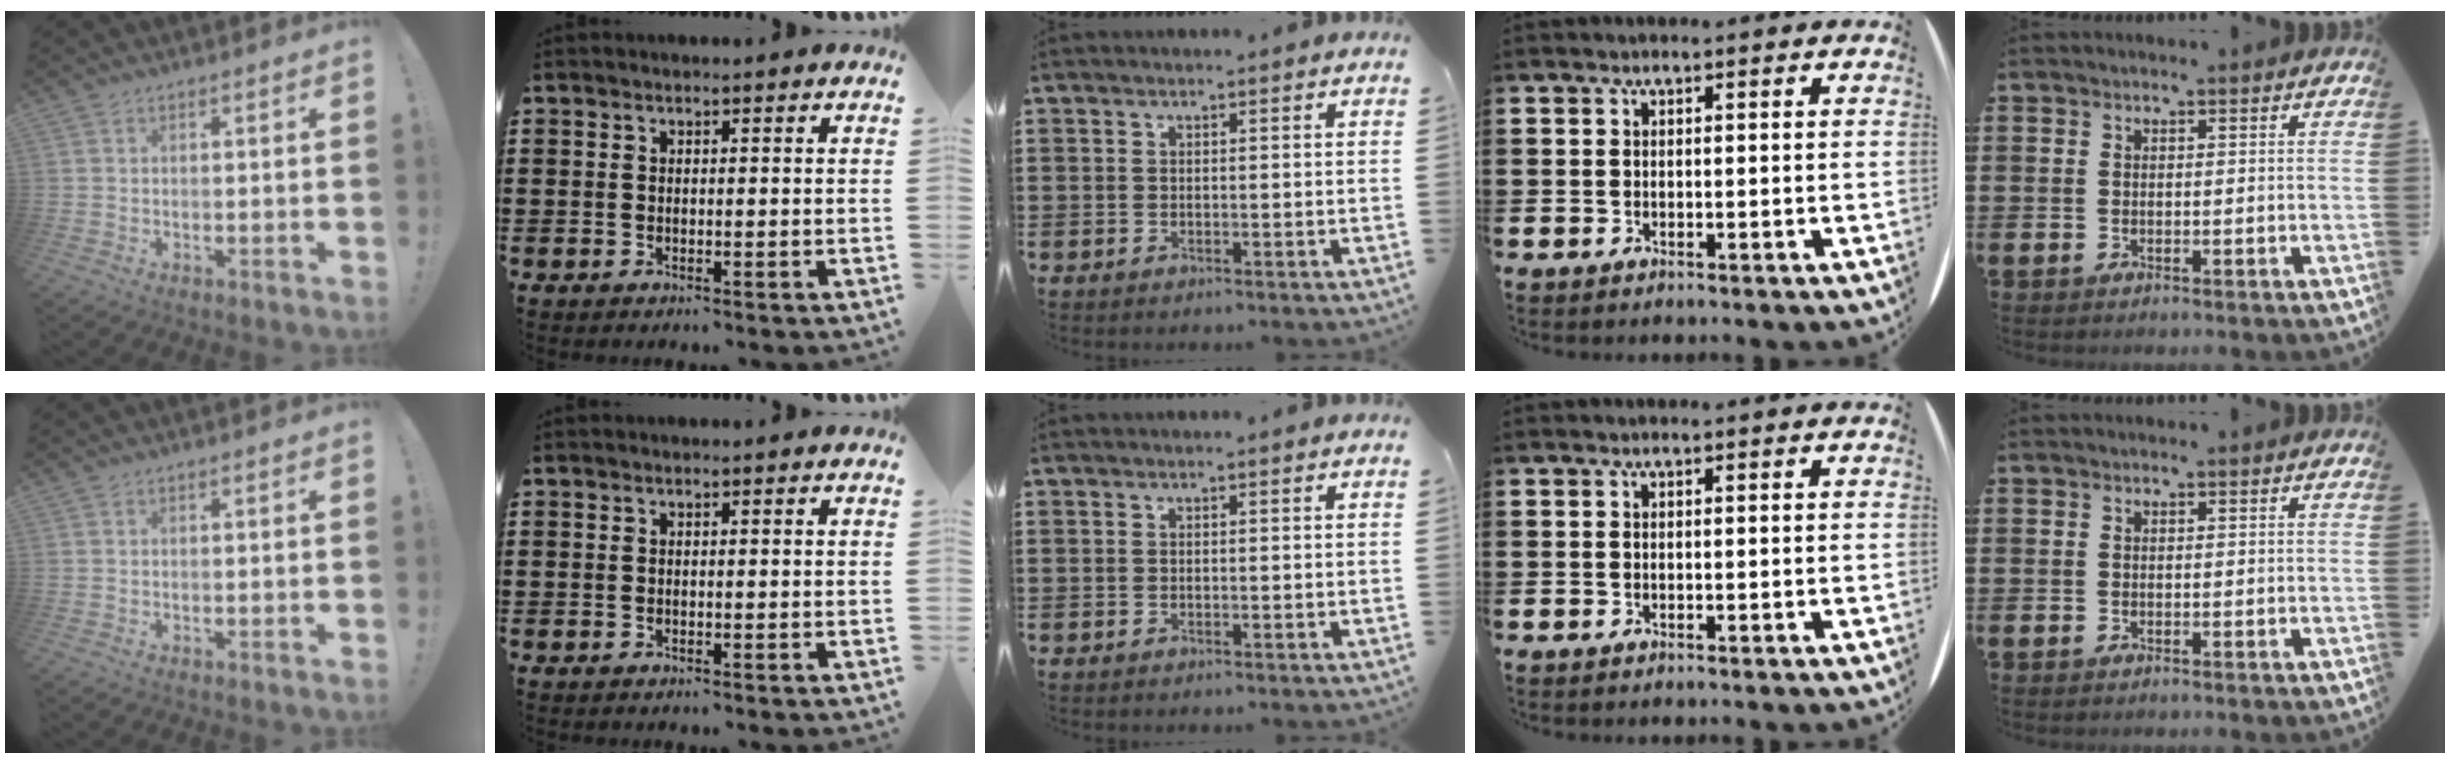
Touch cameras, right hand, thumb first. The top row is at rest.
{}